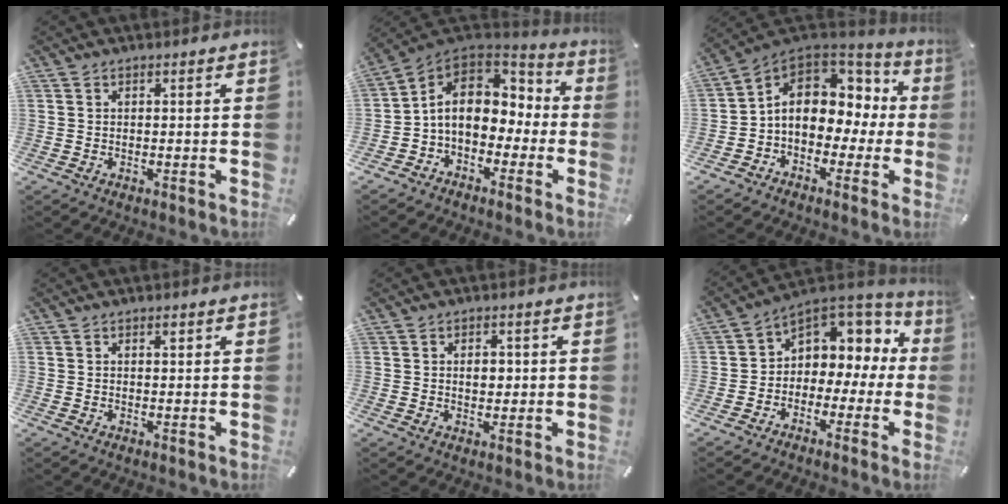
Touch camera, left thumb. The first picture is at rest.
{"total": 11.6, "force": [-0.3, 9.4, 6.9], "torque": [-0.132, 0.005, -0.004]}
{"total": 11.6, "force": [1.3, 9.3, 6.8], "torque": [-0.110, -0.004, 0.025]}
{"total": 1.1, "force": [0.6, 0.5, 0.8], "torque": [-0.008, -0.002, 0.008]}
{"total": 3.2, "force": [0.3, 2.4, 2.2], "torque": [-0.021, -0.004, -0.003]}
{"total": 7.3, "force": [3.0, 6.2, 2.5], "torque": [-0.048, -0.031, 0.058]}